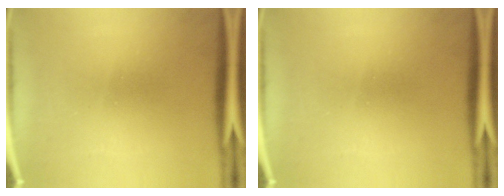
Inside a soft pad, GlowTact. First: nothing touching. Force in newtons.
{"total": 0.0}